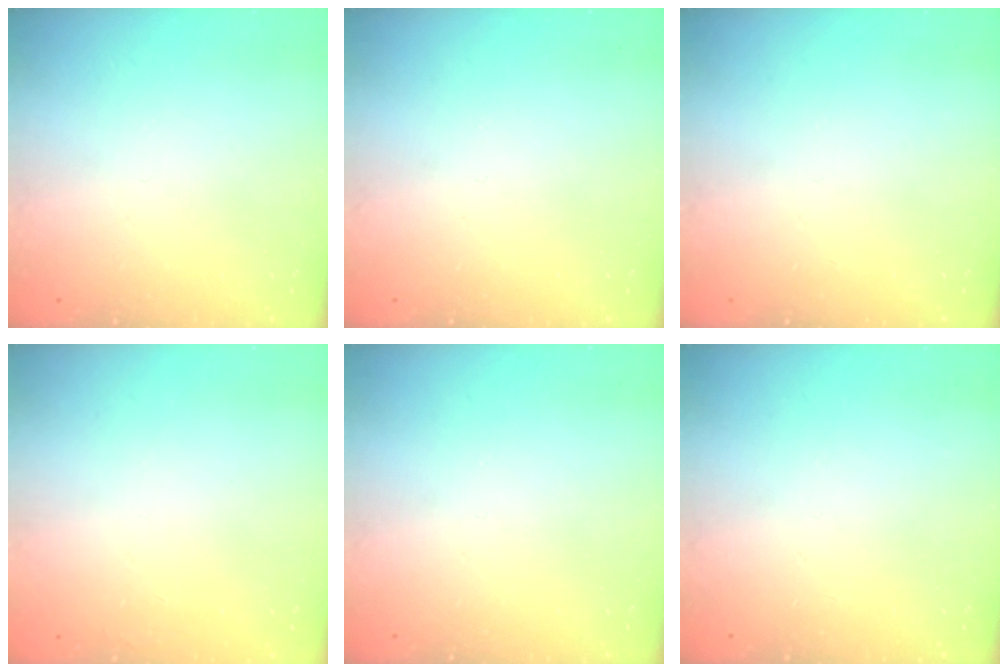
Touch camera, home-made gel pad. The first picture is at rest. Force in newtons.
{"total": 0.0}
{"total": 0.0}
{"total": 1.6, "press": 1.6, "slide": 0.1}
{"total": 0.0}
{"total": 0.0}